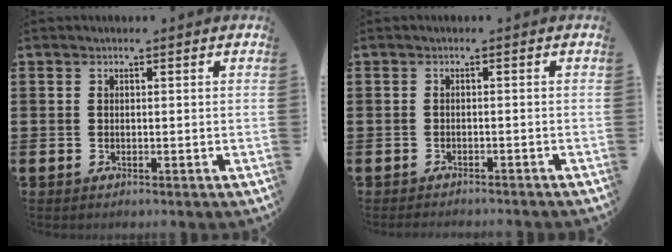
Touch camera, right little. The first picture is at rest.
{"total": 0.8, "force": [-0.8, -0.1, 0.0], "torque": [-0.002, 0.001, -0.016]}